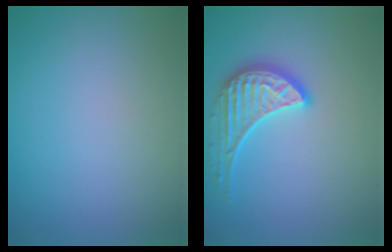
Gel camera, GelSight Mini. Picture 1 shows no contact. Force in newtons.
{"total": 3.5, "press": 3.1, "slide": 1.5}